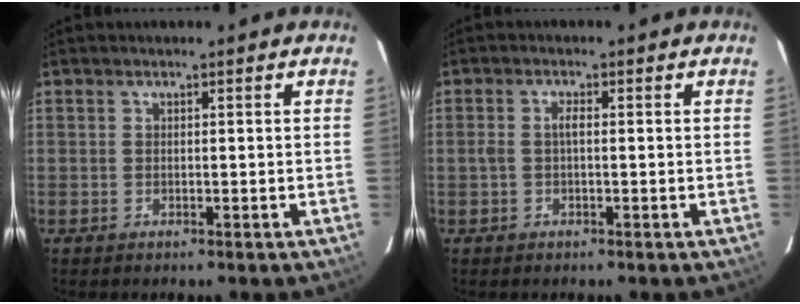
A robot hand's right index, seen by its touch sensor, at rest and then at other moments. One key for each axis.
{"total": 1.8, "fx": -0.2, "fy": 0.6, "fz": 1.7, "tx": -0.036, "ty": 0.005, "tz": -0.004}